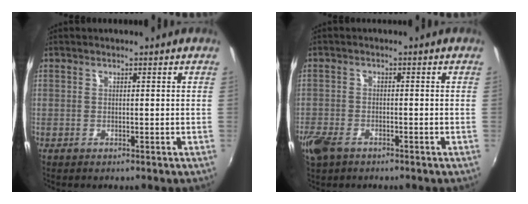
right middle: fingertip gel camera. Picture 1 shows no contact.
{"total": 6.1, "force": [-4.0, 3.3, 3.3], "torque": [-0.088, -0.015, -0.079]}